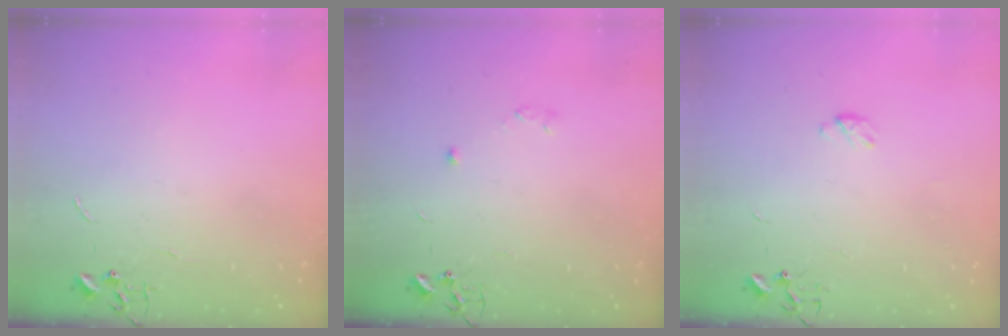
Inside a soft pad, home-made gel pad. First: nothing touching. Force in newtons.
{"total": 3.6, "press": 3.2, "slide": 1.7}
{"total": 3.3, "press": 3.2, "slide": 0.5}